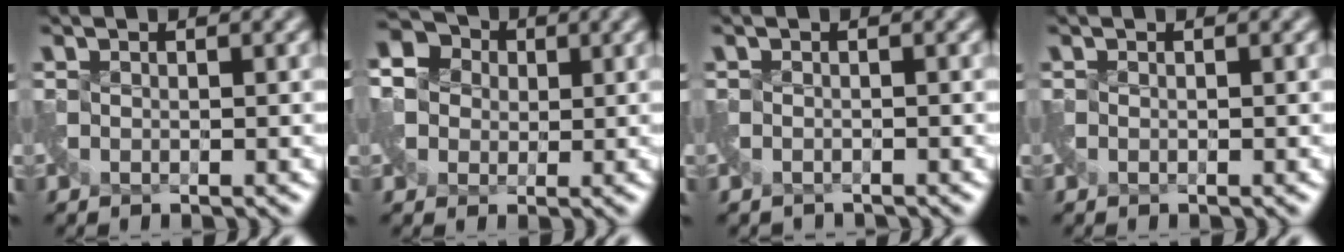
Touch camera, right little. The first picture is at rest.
{"total": 3.7, "force": [0.1, 3.4, 1.4], "torque": [-0.035, 0.016, 0.003]}
{"total": 1.1, "force": [-1.0, 0.4, 0.0], "torque": [-0.001, -0.013, -0.025]}
{"total": 0.0}